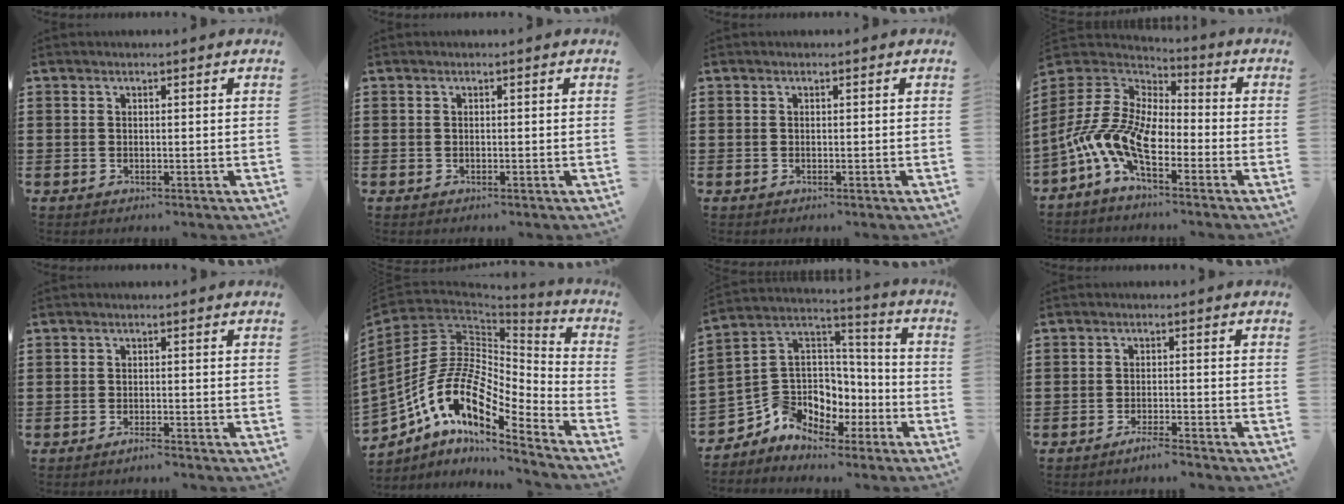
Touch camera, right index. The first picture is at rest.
{"total": 0.0}
{"total": 0.0}
{"total": 12.3, "force": [-5.5, 5.8, 9.3], "torque": [-0.234, -0.005, -0.116]}
{"total": 1.2, "force": [-1.1, 0.1, 0.5], "torque": [-0.013, -0.003, -0.021]}
{"total": 14.0, "force": [-6.1, 7.6, 10.0], "torque": [-0.236, -0.007, -0.125]}
{"total": 6.9, "force": [-1.9, 6.6, 0.2], "torque": [-0.056, -0.026, -0.036]}
{"total": 2.5, "force": [-2.2, 0.0, 1.1], "torque": [-0.018, 0.003, -0.042]}